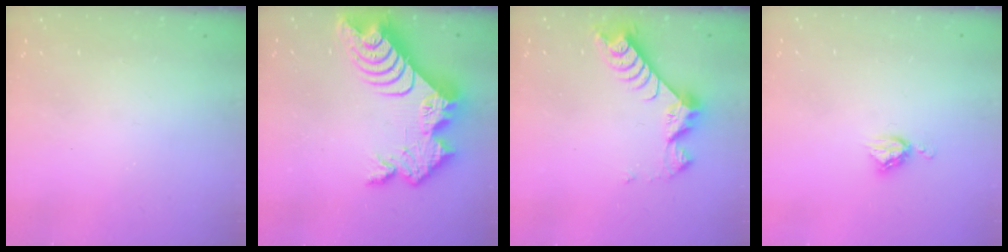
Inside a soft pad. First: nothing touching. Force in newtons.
{"total": 17.2, "press": 17.2, "slide": 1.2}
{"total": 9.4, "press": 9.4, "slide": 0.7}
{"total": 5.4, "press": 5.4, "slide": 0.1}